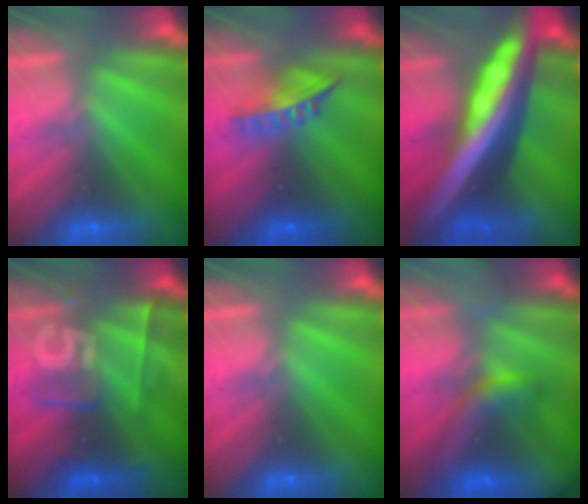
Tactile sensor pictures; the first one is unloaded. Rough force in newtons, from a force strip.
{"total": 6.1}
{"total": 9.6}
{"total": 2.5}
{"total": 0.0}
{"total": 7.1}